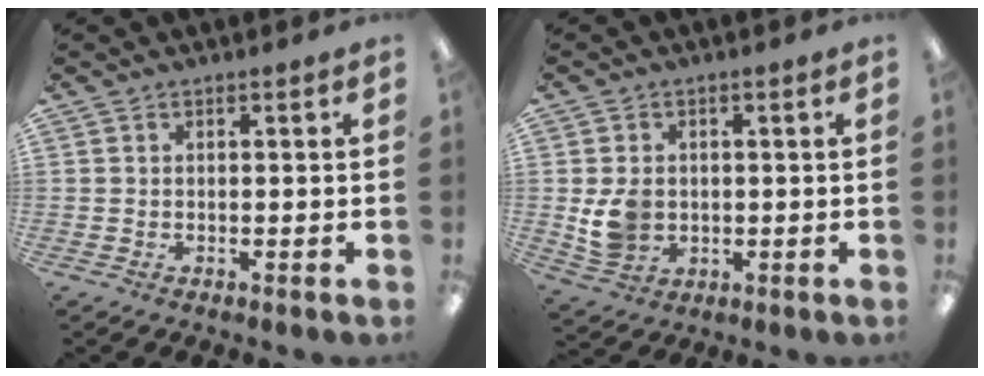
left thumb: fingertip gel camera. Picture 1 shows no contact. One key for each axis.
{"total": 6.4, "fx": 0.1, "fy": 5.5, "fz": 3.3, "tx": -0.062, "ty": 0.005, "tz": 0.004}